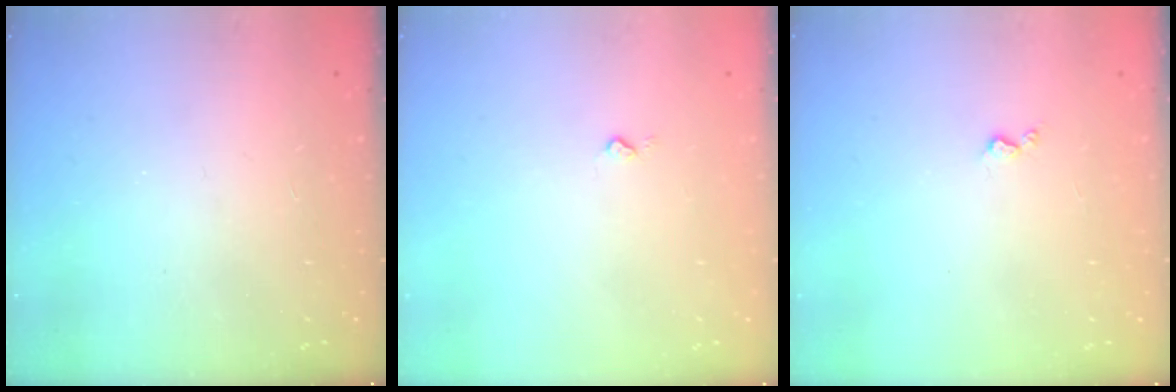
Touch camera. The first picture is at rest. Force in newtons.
{"total": 2.7, "press": 2.7, "slide": 0.4}
{"total": 3.5, "press": 3.5, "slide": 0.6}